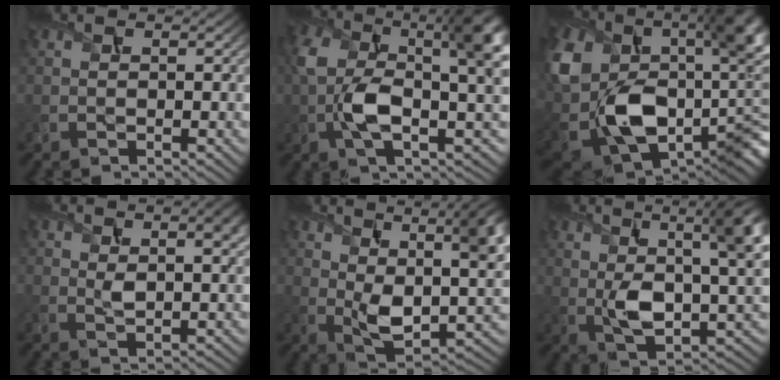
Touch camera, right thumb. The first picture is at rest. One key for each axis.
{"total": 12.2, "fx": 0.0, "fy": 5.6, "fz": 10.9, "tx": -0.214, "ty": -0.005, "tz": -0.001}
{"total": 19.8, "fx": -0.3, "fy": 13.5, "fz": 14.4, "tx": -0.298, "ty": -0.049, "tz": 0.023}
{"total": 4.4, "fx": 2.0, "fy": 1.6, "fz": 3.5, "tx": -0.062, "ty": 0.002, "tz": 0.035}
{"total": 13.6, "fx": 3.7, "fy": 6.8, "fz": 11.1, "tx": -0.193, "ty": -0.008, "tz": 0.068}
{"total": 12.7, "fx": 2.9, "fy": 6.1, "fz": 10.8, "tx": -0.192, "ty": -0.004, "tz": 0.047}